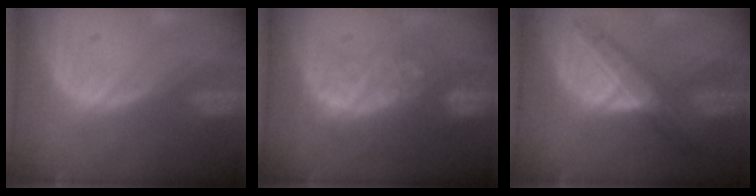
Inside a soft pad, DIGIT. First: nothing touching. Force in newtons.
{"total": 10.0, "press": 8.5, "slide": 5.4}
{"total": 7.6, "press": 7.0, "slide": 2.8}